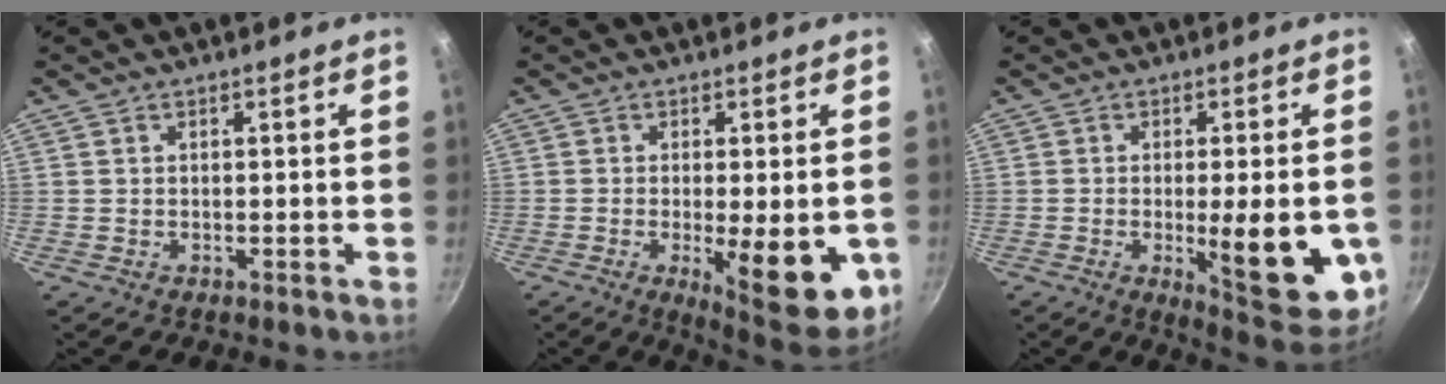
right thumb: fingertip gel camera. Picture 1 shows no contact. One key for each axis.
{"total": 13.9, "fx": -3.1, "fy": 4.5, "fz": 12.8, "tx": -0.152, "ty": -0.006, "tz": -0.031}
{"total": 15.7, "fx": -3.0, "fy": 4.5, "fz": 14.8, "tx": -0.167, "ty": -0.006, "tz": -0.030}